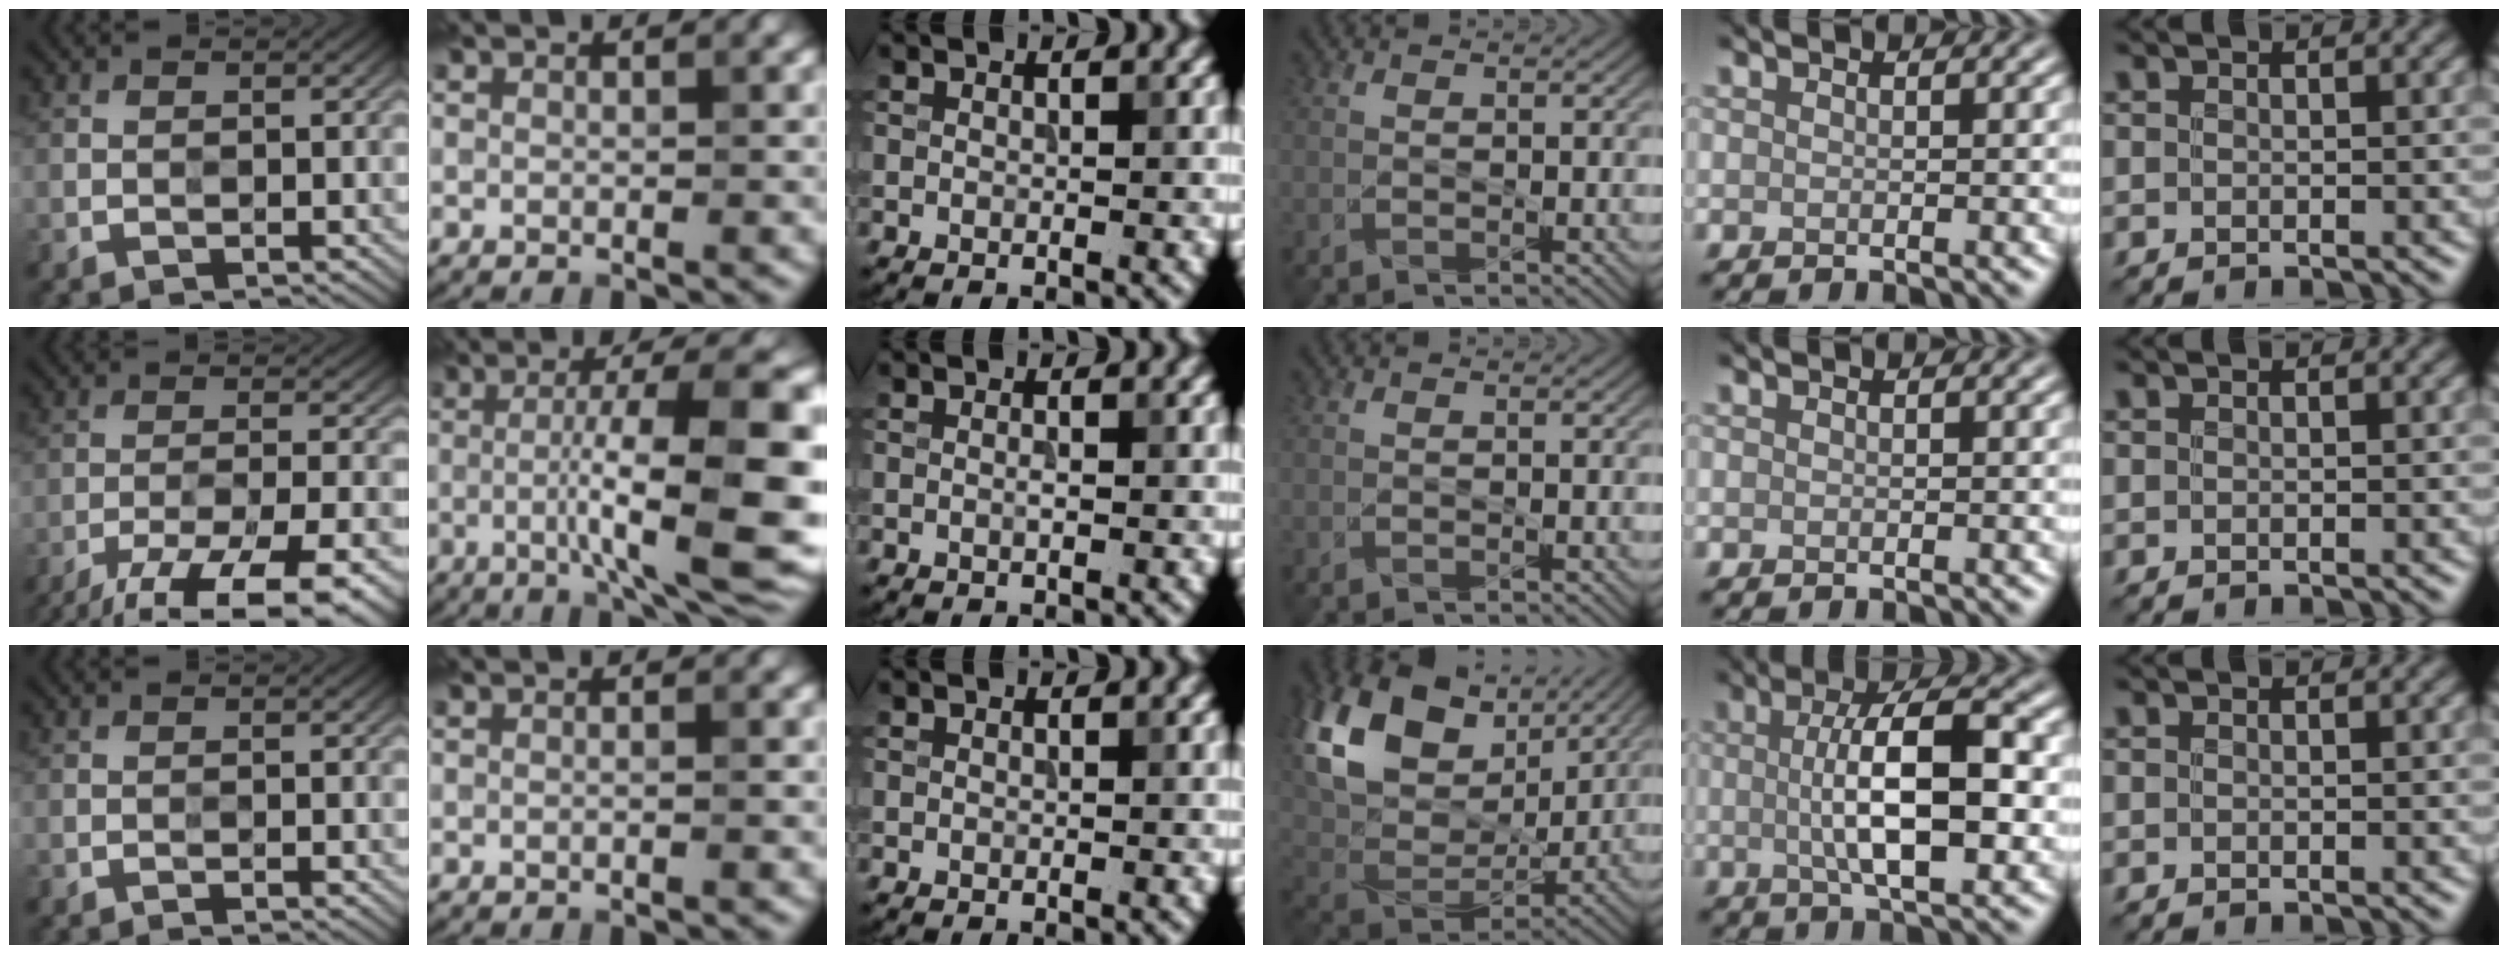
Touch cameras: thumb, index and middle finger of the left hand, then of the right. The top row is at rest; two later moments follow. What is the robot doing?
{"motion": "wipe", "object": "measuring cup"}